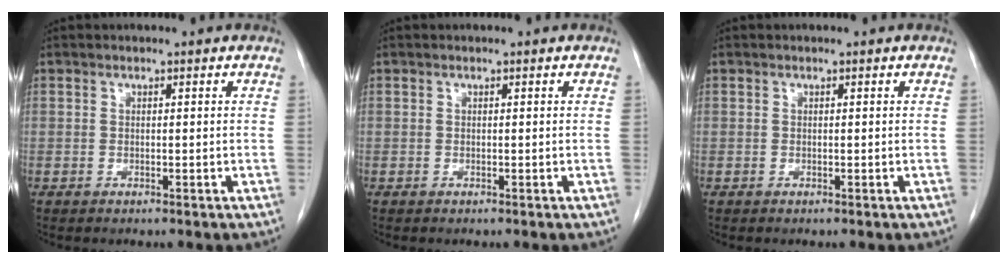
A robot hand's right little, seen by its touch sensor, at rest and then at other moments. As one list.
[{"total": 0.0}, {"total": 0.0}]